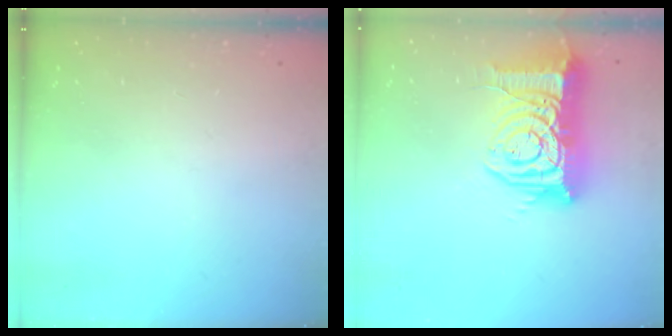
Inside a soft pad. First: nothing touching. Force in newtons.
{"total": 15.7, "press": 15.6, "slide": 1.8}